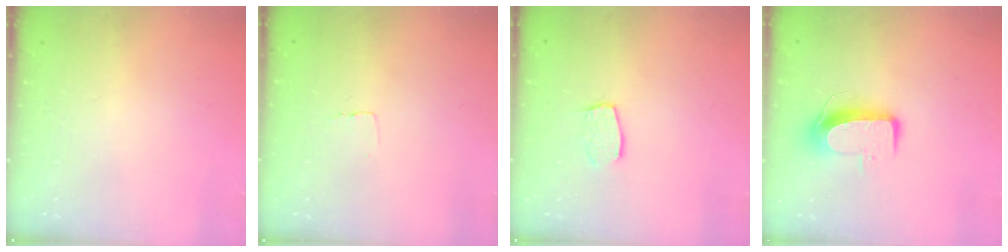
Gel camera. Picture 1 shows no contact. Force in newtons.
{"total": 2.6, "press": 2.6, "slide": 0.1}
{"total": 6.1, "press": 6.1, "slide": 0.2}
{"total": 9.0, "press": 9.0, "slide": 0.6}